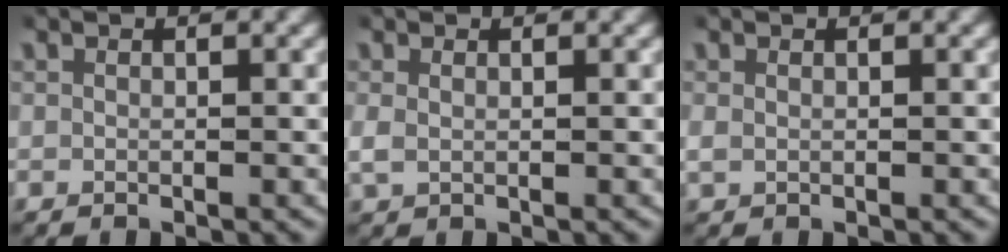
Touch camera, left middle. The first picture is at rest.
{"total": 1.5, "force": [0.2, 1.1, 1.0], "torque": [-0.033, -0.004, 0.008]}
{"total": 1.0, "force": [0.1, 0.7, 0.6], "torque": [-0.019, -0.002, 0.006]}